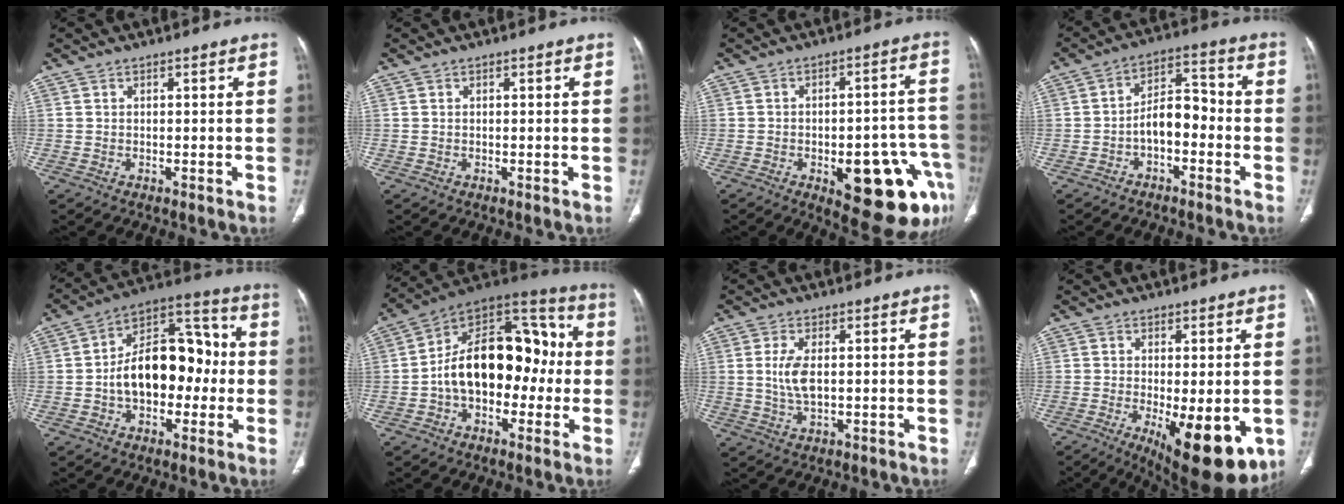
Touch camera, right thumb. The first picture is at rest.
{"total": 0.0}
{"total": 18.2, "force": [-7.2, 7.2, 15.0], "torque": [-0.131, 0.039, -0.074]}
{"total": 7.8, "force": [-2.4, 4.5, 5.9], "torque": [-0.081, 0.043, -0.049]}
{"total": 18.4, "force": [-1.4, 11.6, 14.2], "torque": [-0.188, 0.051, -0.026]}
{"total": 21.9, "force": [-1.2, 13.7, 17.0], "torque": [-0.237, 0.058, -0.025]}
{"total": 5.4, "force": [0.5, 2.4, 4.8], "torque": [-0.108, -0.005, 0.013]}
{"total": 15.3, "force": [-5.0, 5.7, 13.3], "torque": [-0.158, -0.020, -0.056]}